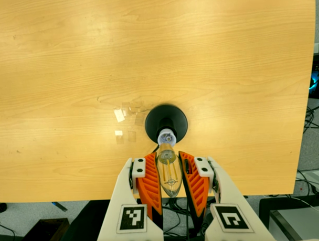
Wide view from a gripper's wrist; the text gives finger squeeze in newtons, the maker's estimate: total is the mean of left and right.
{"total": 18.9, "left": 20.9, "right": 16.9}